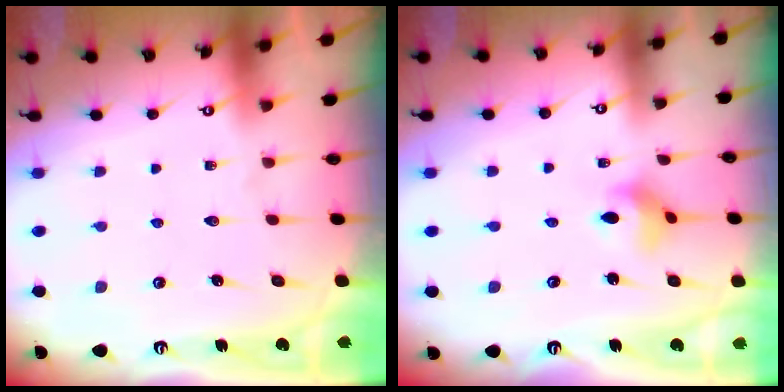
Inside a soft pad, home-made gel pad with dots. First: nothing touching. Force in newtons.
{"total": 4.0, "press": 3.9, "slide": 0.5}